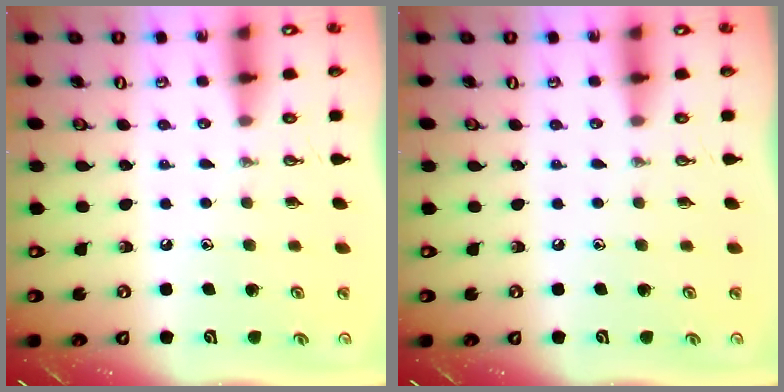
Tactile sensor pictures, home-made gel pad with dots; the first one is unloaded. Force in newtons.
{"total": 0.0}